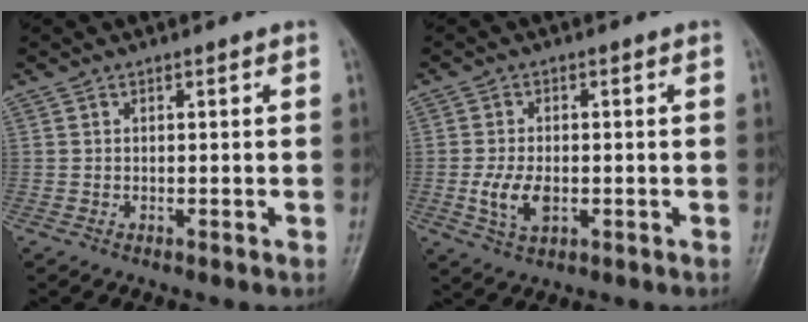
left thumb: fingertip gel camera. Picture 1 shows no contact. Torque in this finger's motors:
{"motor_torque": [-0.13, 0.33, 0.60, -0.21, 0.08]}